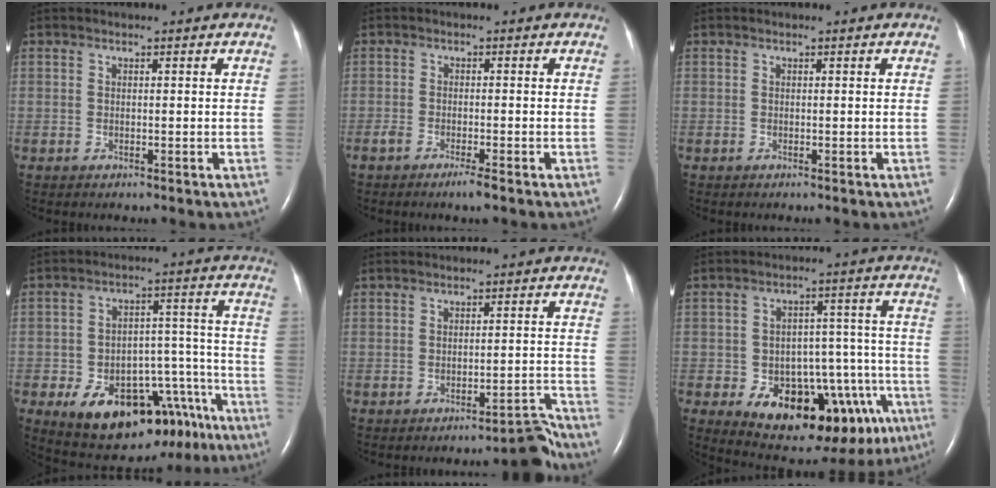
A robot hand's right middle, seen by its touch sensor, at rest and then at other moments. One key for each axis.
{"total": 2.4, "fx": -1.7, "fy": 0.1, "fz": 1.7, "tx": -0.038, "ty": -0.005, "tz": -0.033}
{"total": 0.0}
{"total": 19.4, "fx": -11.5, "fy": 9.6, "fz": 12.3, "tx": -0.129, "ty": 0.048, "tz": -0.158}
{"total": 3.6, "fx": -3.5, "fy": -0.2, "fz": 0.6, "tx": 0.011, "ty": 0.011, "tz": -0.046}
{"total": 19.6, "fx": -9.6, "fy": 9.3, "fz": 14.3, "tx": -0.144, "ty": 0.038, "tz": -0.120}